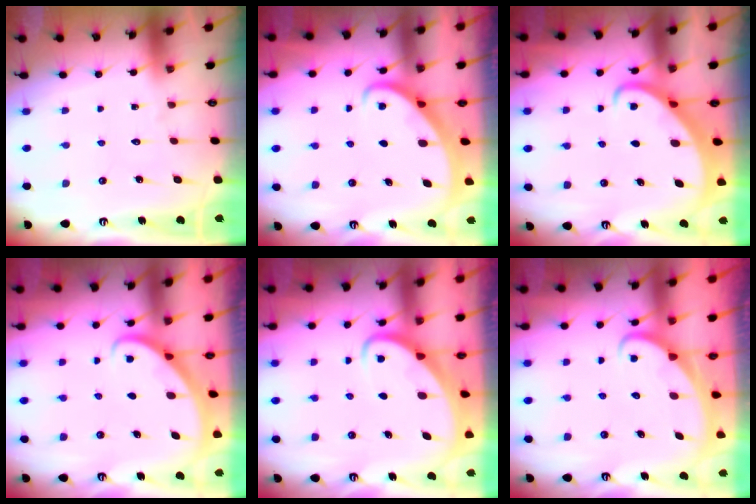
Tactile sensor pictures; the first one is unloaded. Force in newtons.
{"total": 2.3, "press": 2.3, "slide": 0.3}
{"total": 2.2, "press": 2.2, "slide": 0.3}
{"total": 2.8, "press": 2.8, "slide": 0.2}
{"total": 3.1, "press": 3.1, "slide": 0.2}
{"total": 2.5, "press": 2.4, "slide": 0.2}